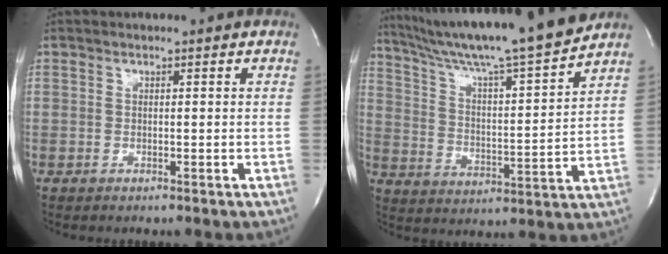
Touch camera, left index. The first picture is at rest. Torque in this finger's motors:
{"motor_torque": [0.24, -0.12, 0.23, 0.08]}